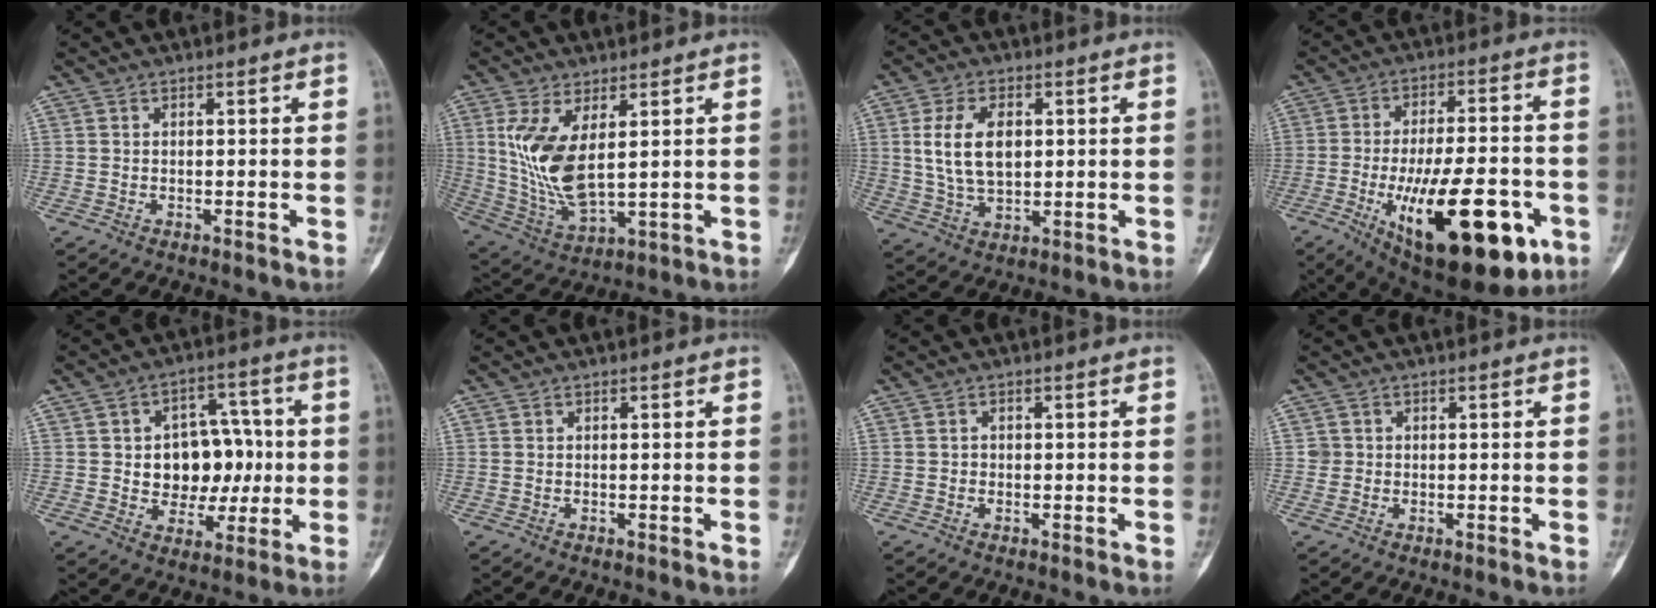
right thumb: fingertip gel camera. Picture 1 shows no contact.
{"total": 12.5, "force": [2.8, 5.4, 10.9], "torque": [-0.222, -0.022, 0.073]}
{"total": 10.0, "force": [1.7, 6.0, 7.8], "torque": [-0.139, -0.001, 0.039]}
{"total": 24.6, "force": [-8.8, 9.6, 20.9], "torque": [-0.303, 0.009, -0.115]}
{"total": 12.8, "force": [0.1, 9.5, 8.5], "torque": [-0.068, 0.023, 0.011]}
{"total": 0.0}
{"total": 0.7, "force": [-0.1, 0.6, 0.2], "torque": [0.003, 0.003, -0.003]}
{"total": 1.4, "force": [0.1, 1.4, 0.0], "torque": [0.008, 0.004, 0.000]}